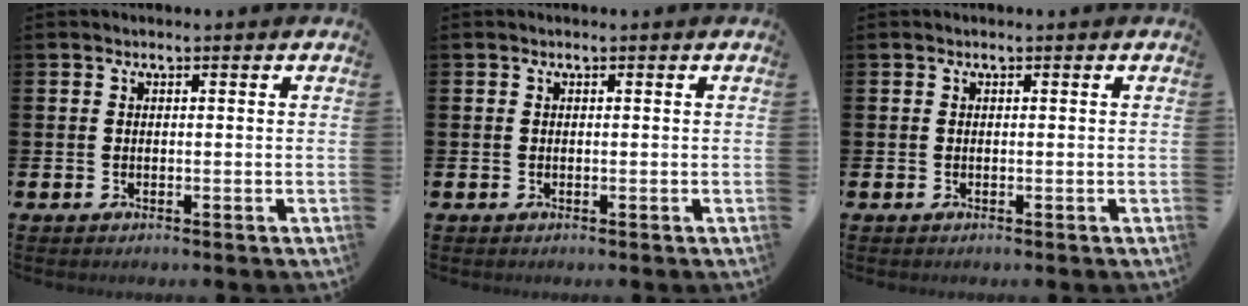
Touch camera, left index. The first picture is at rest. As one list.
[{"total": 0.0}, {"total": 0.0}]